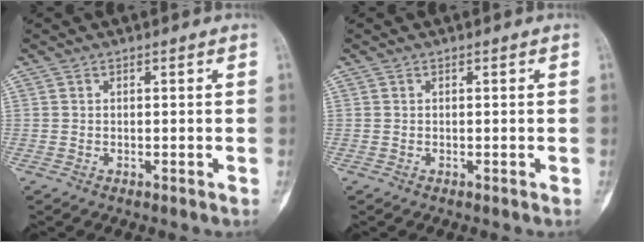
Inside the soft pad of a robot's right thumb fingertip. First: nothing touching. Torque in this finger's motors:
{"motor_torque": [0.58, 0.02, -0.07, 0.02, 0.04]}